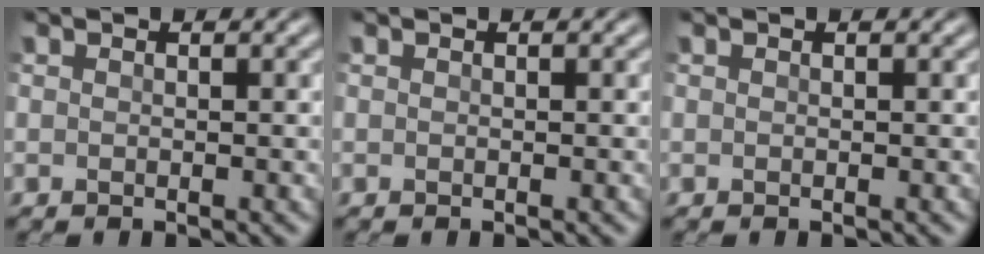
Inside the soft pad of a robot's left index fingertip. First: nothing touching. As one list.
[{"total": 0.0}, {"total": 0.0}]